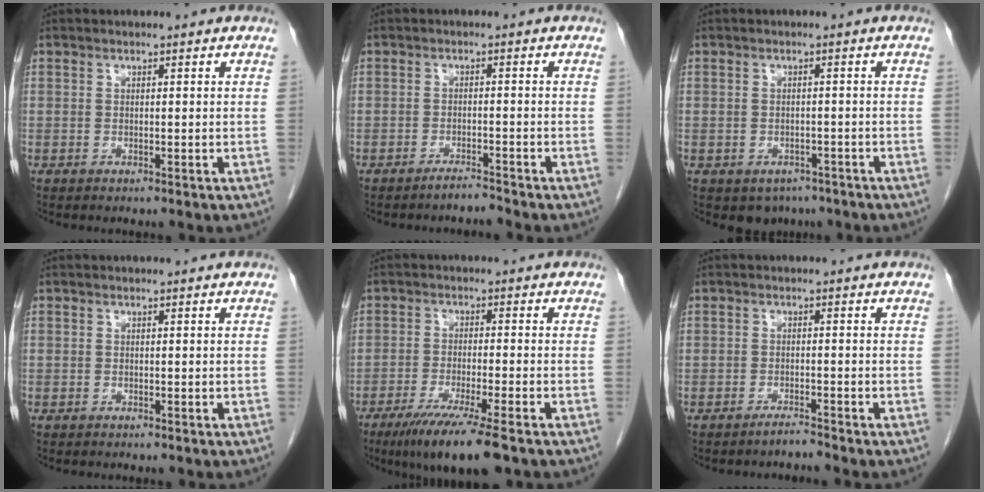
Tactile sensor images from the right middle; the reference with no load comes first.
{"total": 1.8, "force": [-1.8, -0.2, 0.3], "torque": [-0.002, -0.004, -0.030]}
{"total": 3.5, "force": [-2.4, 2.4, 0.9], "torque": [-0.008, 0.005, -0.027]}
{"total": 0.0}
{"total": 9.8, "force": [-6.7, 0.0, 7.1], "torque": [-0.117, -0.026, -0.108]}
{"total": 1.5, "force": [-1.5, -0.3, 0.1], "torque": [0.000, -0.003, -0.023]}